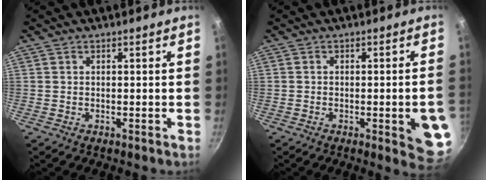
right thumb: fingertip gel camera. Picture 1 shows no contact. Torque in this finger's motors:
{"motor_torque": [1.66, 1.40, 1.19, -0.29, 0.04]}